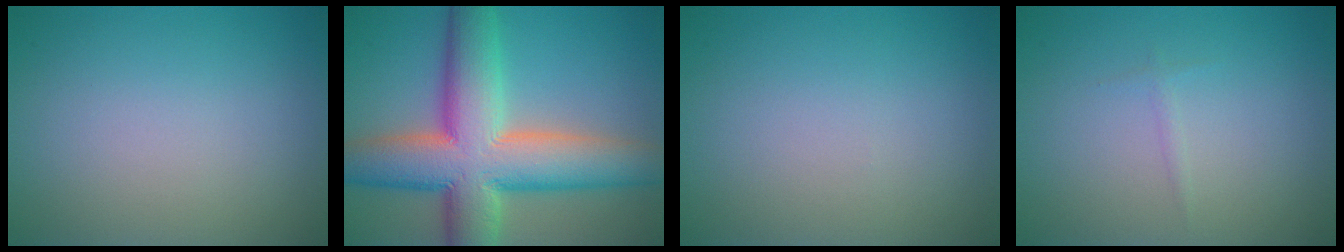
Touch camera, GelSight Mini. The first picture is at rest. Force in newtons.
{"total": 12.8, "press": 12.8, "slide": 0.6}
{"total": 0.0}
{"total": 0.5, "press": 0.5, "slide": 0.1}